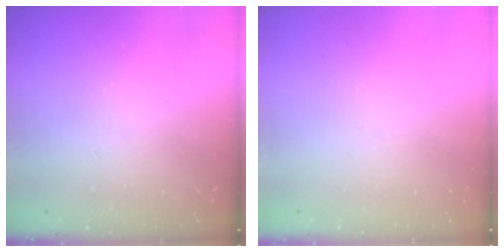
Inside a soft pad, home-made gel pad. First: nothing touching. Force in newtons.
{"total": 0.0}